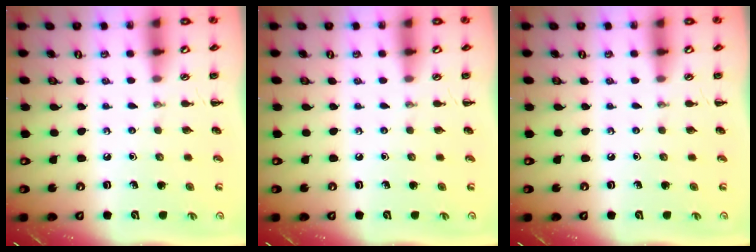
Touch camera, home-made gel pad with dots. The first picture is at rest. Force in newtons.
{"total": 0.0}
{"total": 0.0}